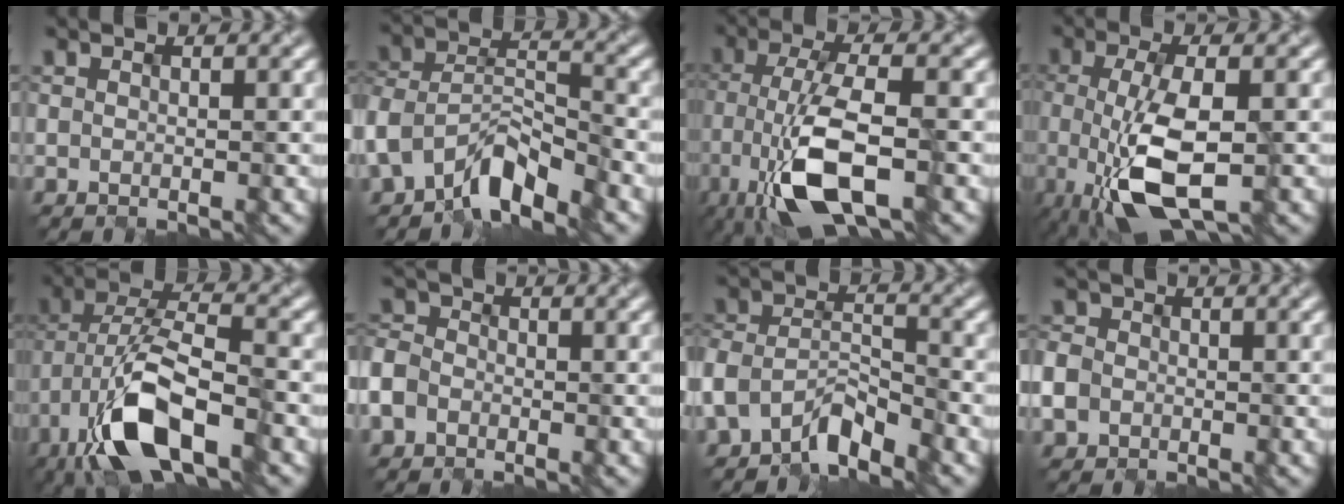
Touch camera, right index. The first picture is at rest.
{"total": 7.0, "force": [-4.7, 3.4, 3.8], "torque": [-0.063, -0.003, -0.094]}
{"total": 8.1, "force": [-3.6, 2.6, 6.8], "torque": [-0.142, -0.002, -0.070]}
{"total": 7.0, "force": [-2.0, 2.3, 6.3], "torque": [-0.133, -0.009, -0.034]}
{"total": 10.3, "force": [-5.7, 3.5, 7.8], "torque": [-0.161, 0.002, -0.107]}
{"total": 4.2, "force": [-1.7, 3.4, 1.9], "torque": [-0.032, -0.002, -0.038]}
{"total": 5.4, "force": [-3.9, 2.6, 2.6], "torque": [-0.049, -0.001, -0.079]}
{"total": 3.3, "force": [-0.8, 3.0, 1.1], "torque": [-0.020, 0.002, -0.018]}